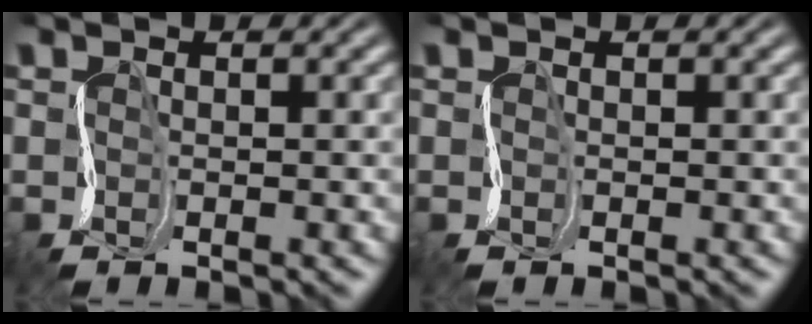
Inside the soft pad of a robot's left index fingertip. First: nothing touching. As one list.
[{"total": 0.0}]